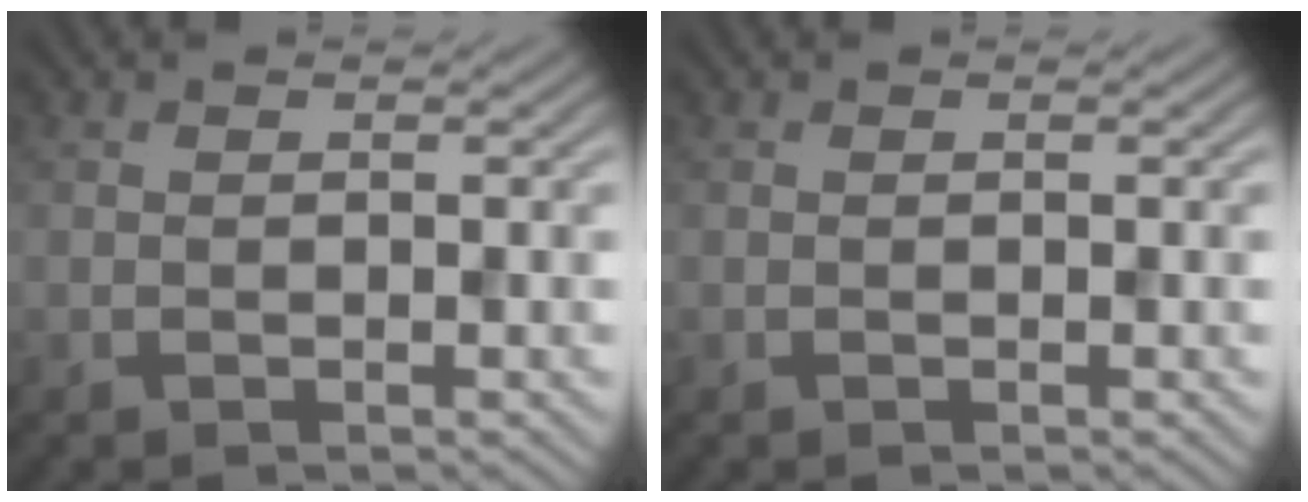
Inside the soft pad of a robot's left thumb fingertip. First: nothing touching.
{"total": 0.0}